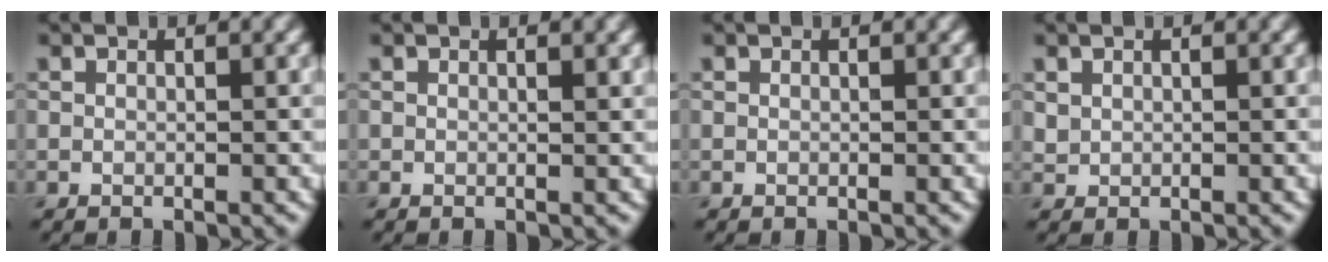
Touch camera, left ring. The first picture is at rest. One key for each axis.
{"total": 0.6, "fx": 0.4, "fy": 0.1, "fz": 0.5, "tx": -0.004, "ty": -0.001, "tz": 0.006}
{"total": 0.0}
{"total": 0.7, "fx": 0.3, "fy": 0.6, "fz": 0.2, "tx": -0.003, "ty": -0.002, "tz": 0.011}